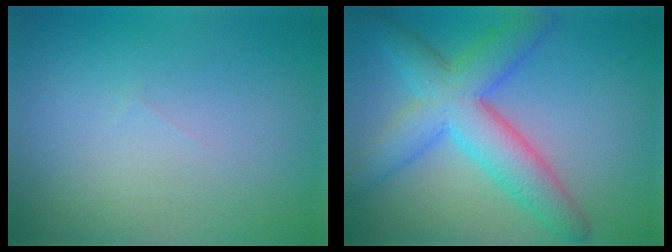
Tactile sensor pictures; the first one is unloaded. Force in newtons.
{"total": 7.7, "press": 7.7, "slide": 0.1}